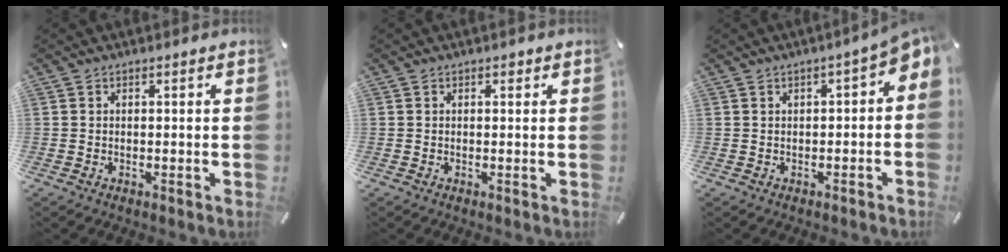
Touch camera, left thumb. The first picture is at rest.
{"total": 0.6, "force": [0.3, 0.5, 0.3], "torque": [0.002, -0.001, 0.003]}
{"total": 4.3, "force": [0.3, 2.2, 3.7], "torque": [-0.053, 0.001, 0.002]}